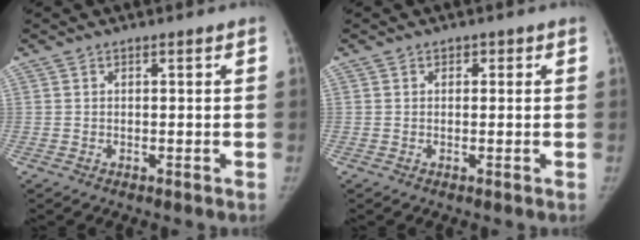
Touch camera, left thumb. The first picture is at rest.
{"total": 0.8, "force": [0.3, 0.7, 0.3], "torque": [0.005, 0.001, 0.001]}